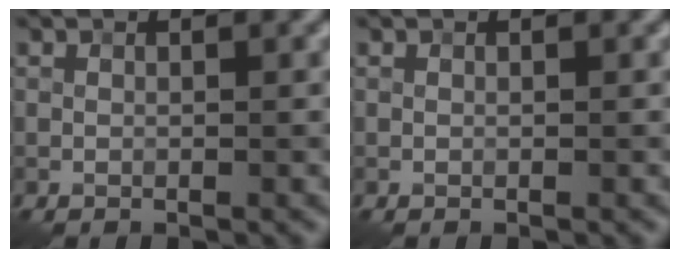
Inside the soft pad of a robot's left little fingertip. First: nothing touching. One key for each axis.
{"total": 0.0}